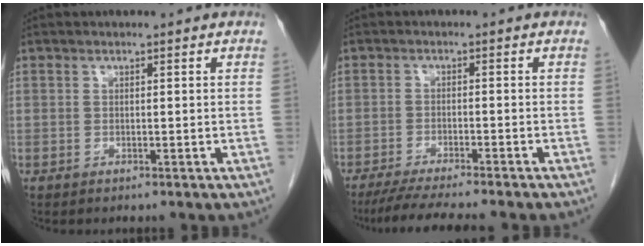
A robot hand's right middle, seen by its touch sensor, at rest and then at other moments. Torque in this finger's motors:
{"motor_torque": [1.12, -1.01, 0.12, 0.08]}